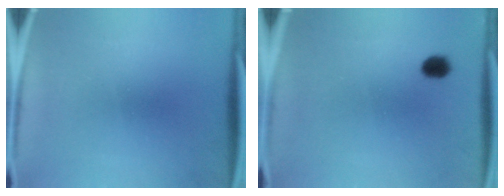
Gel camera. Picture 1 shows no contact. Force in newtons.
{"total": 2.7}